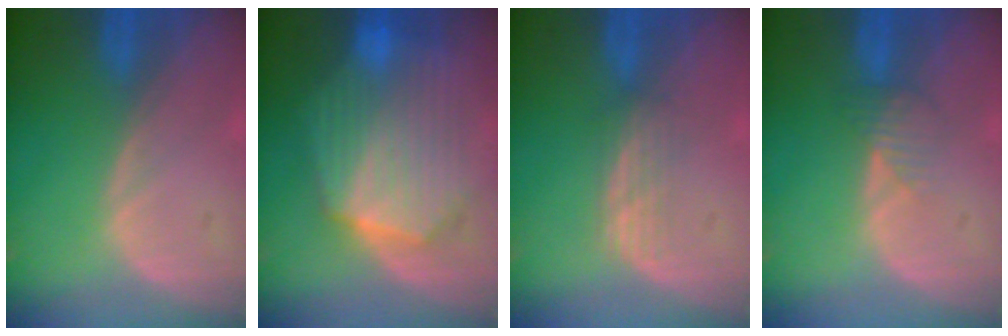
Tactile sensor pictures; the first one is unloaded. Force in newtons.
{"total": 10.9, "press": 10.9, "slide": 0.7}
{"total": 2.8, "press": 2.6, "slide": 1.0}
{"total": 2.4, "press": 2.4, "slide": 0.1}